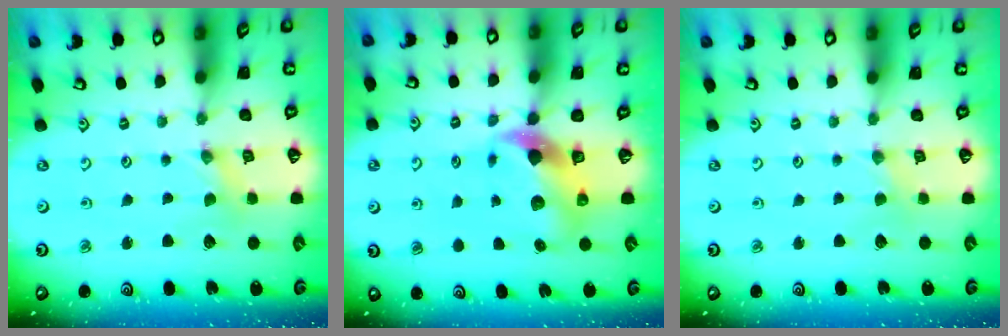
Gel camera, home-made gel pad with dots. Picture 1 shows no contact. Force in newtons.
{"total": 9.1, "press": 9.0, "slide": 1.7}
{"total": 0.7, "press": 0.7, "slide": 0.1}